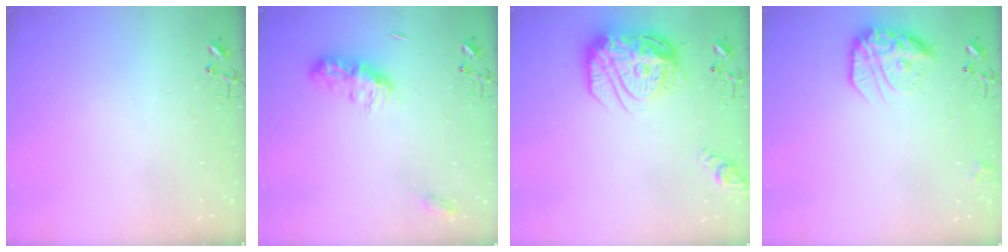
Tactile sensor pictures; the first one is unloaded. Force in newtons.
{"total": 9.0, "press": 9.0, "slide": 0.1}
{"total": 19.4, "press": 19.3, "slide": 1.7}
{"total": 16.5, "press": 16.4, "slide": 1.3}